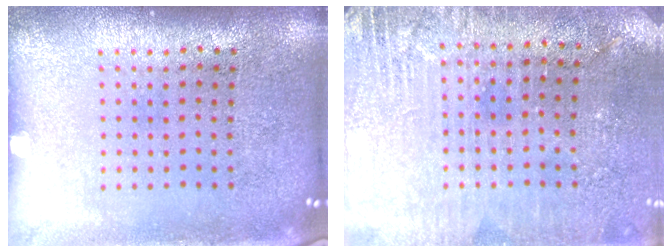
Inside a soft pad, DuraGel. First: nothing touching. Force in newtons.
{"total": 2.9, "press": 2.8, "slide": 0.6}